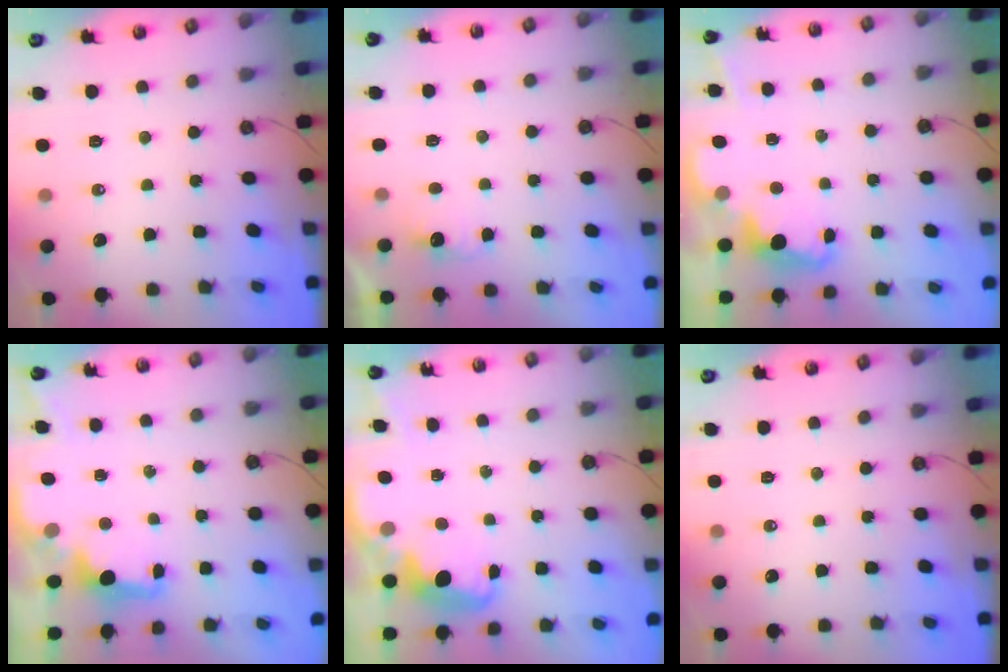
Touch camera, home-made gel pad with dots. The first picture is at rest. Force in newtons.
{"total": 2.3, "press": 2.1, "slide": 0.9}
{"total": 2.3, "press": 2.2, "slide": 0.6}
{"total": 1.7, "press": 1.5, "slide": 0.7}
{"total": 2.8, "press": 2.7, "slide": 0.8}
{"total": 0.0}